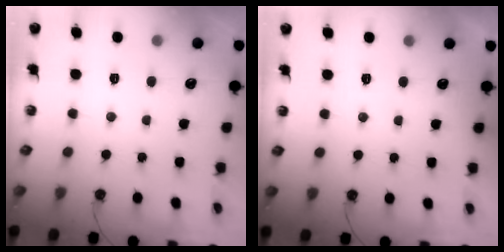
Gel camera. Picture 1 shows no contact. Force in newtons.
{"total": 0.0}